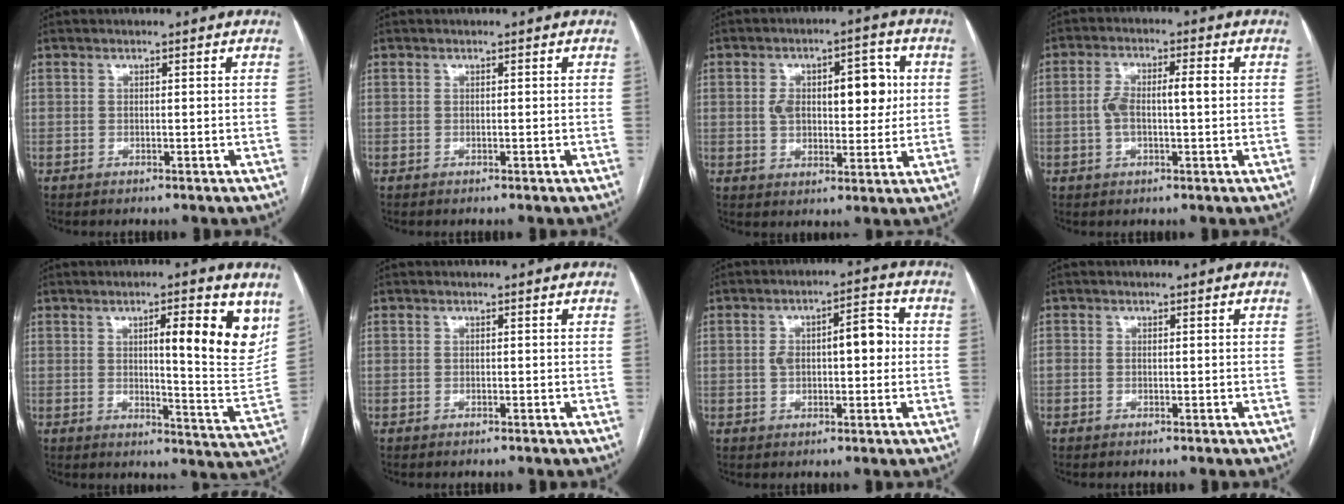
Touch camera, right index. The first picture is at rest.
{"total": 0.0}
{"total": 11.0, "force": [2.1, 5.6, 9.3], "torque": [-0.135, 0.027, 0.042]}
{"total": 6.0, "force": [0.3, 1.9, 5.6], "torque": [-0.119, 0.025, 0.007]}
{"total": 12.3, "force": [5.4, 1.6, 11.0], "torque": [-0.132, -0.012, 0.071]}
{"total": 0.0}
{"total": 7.6, "force": [0.5, 3.1, 6.9], "torque": [-0.114, 0.032, 0.012]}
{"total": 1.0, "force": [-0.2, 0.8, 0.6], "torque": [-0.011, 0.007, -0.002]}